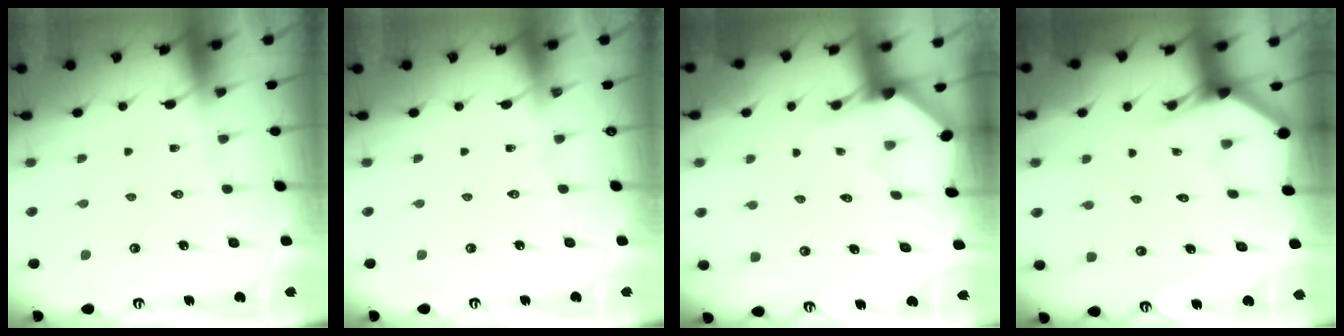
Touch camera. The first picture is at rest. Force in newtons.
{"total": 0.0}
{"total": 2.9, "press": 2.9, "slide": 0.2}
{"total": 2.9, "press": 2.9, "slide": 0.1}